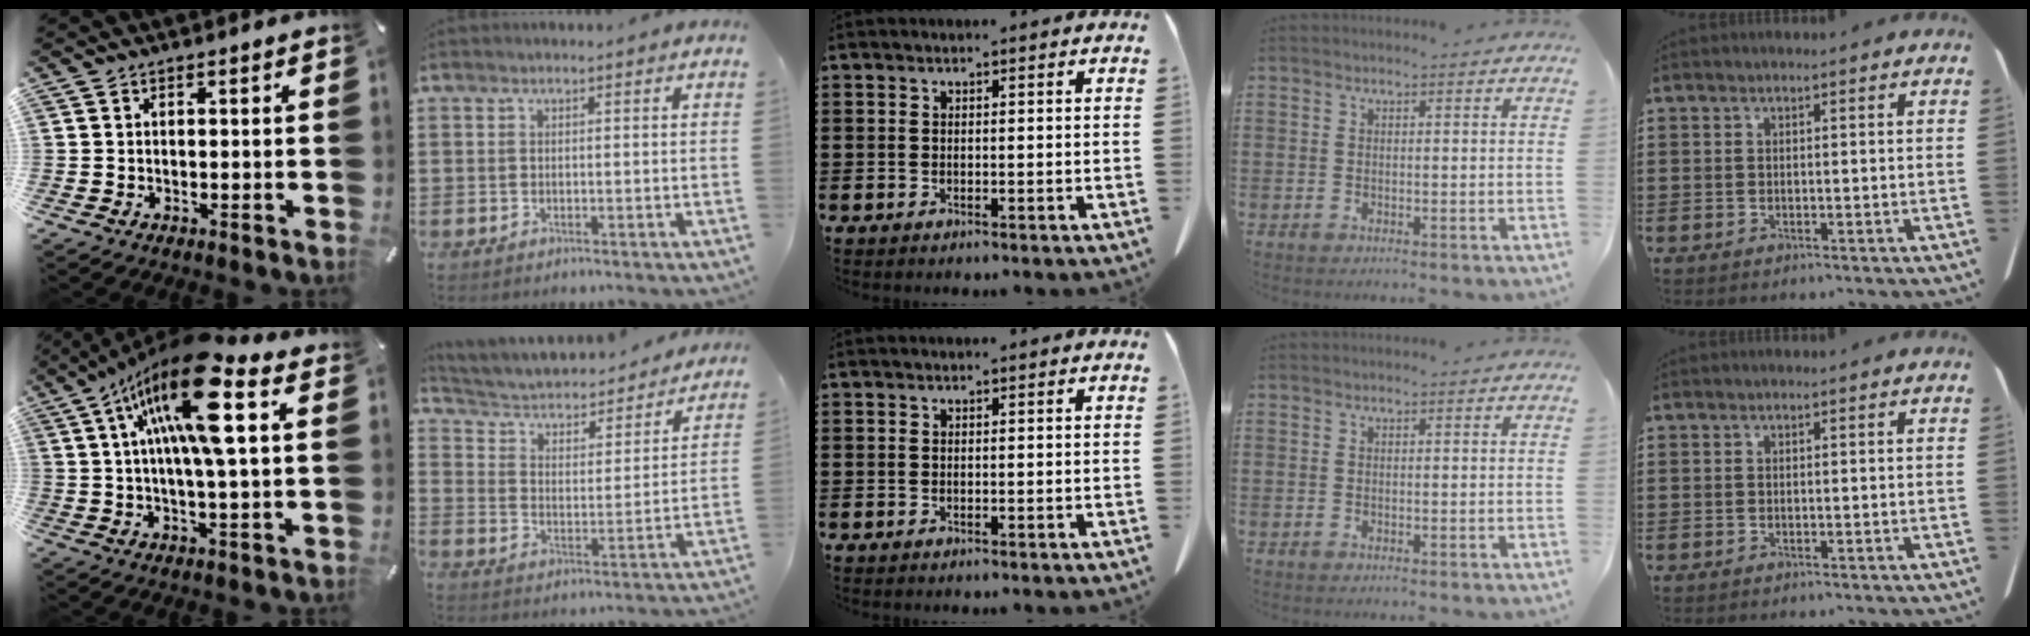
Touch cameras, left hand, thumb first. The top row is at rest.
{"thumb": {"total": 19.5, "force": [6.7, 4.7, 17.7], "torque": [-0.326, -0.018, 0.097]}, "index": {"total": 2.9, "force": [2.6, 1.2, 0.8], "torque": [-0.034, -0.025, 0.032]}}